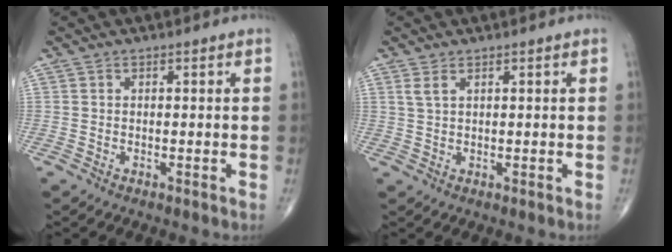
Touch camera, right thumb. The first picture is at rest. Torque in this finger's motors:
{"motor_torque": [-0.32, -0.32, 0.25, 0.23, 0.07]}